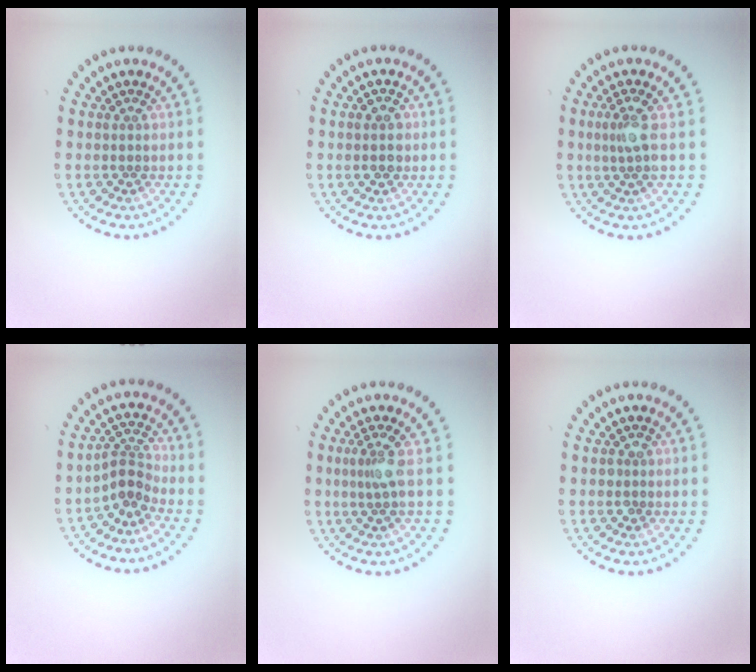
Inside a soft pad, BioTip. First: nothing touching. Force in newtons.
{"total": 2.3, "press": 2.3, "slide": 0.1}
{"total": 2.0, "press": 1.7, "slide": 1.1}
{"total": 2.5, "press": 1.7, "slide": 1.8}
{"total": 2.1, "press": 1.6, "slide": 1.3}
{"total": 1.0, "press": 1.0, "slide": 0.2}